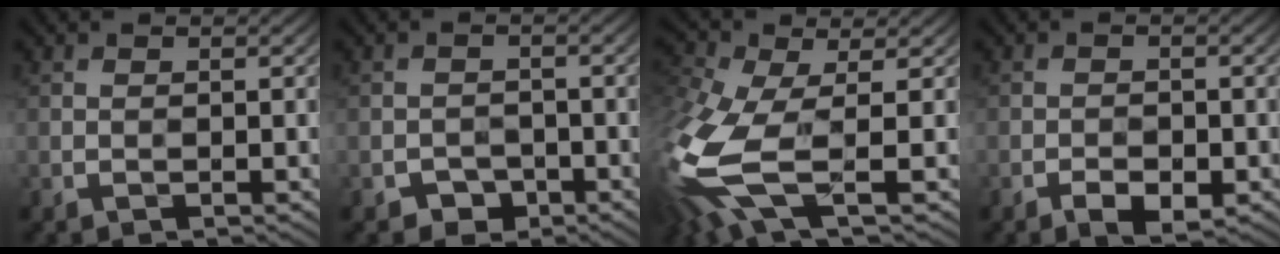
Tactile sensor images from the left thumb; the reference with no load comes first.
{"total": 2.0, "force": [-1.4, 1.4, 0.2], "torque": [0.002, 0.001, -0.023]}
{"total": 11.5, "force": [-3.5, 4.7, 10.0], "torque": [-0.269, -0.023, -0.065]}
{"total": 2.8, "force": [-1.7, 1.3, 1.8], "torque": [-0.031, -0.004, -0.026]}